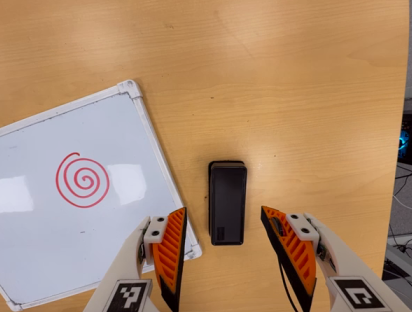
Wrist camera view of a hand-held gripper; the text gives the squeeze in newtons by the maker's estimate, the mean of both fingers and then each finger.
{"total": 0.0}